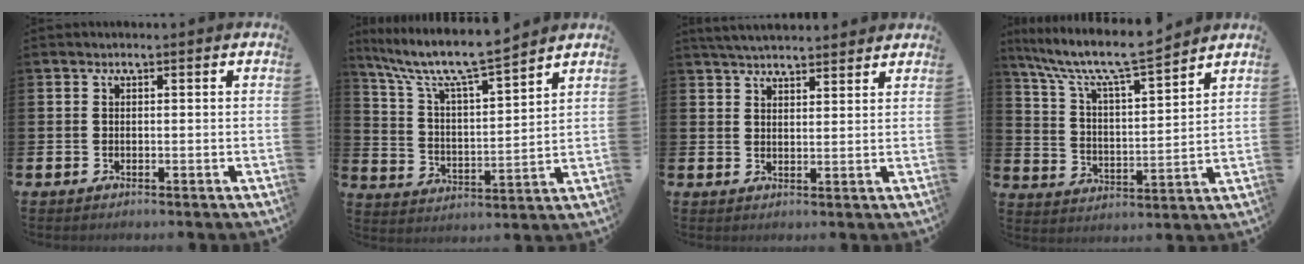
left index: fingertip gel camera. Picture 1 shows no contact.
{"total": 9.1, "force": [8.2, 0.8, 3.7], "torque": [-0.104, -0.054, 0.138]}
{"total": 4.0, "force": [4.0, 0.5, 0.6], "torque": [-0.017, -0.016, 0.073]}
{"total": 9.1, "force": [8.3, 0.8, 3.7], "torque": [-0.096, -0.061, 0.137]}